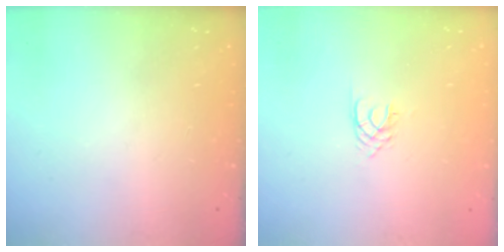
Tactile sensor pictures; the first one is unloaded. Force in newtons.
{"total": 1.7, "press": 1.7, "slide": 0.2}